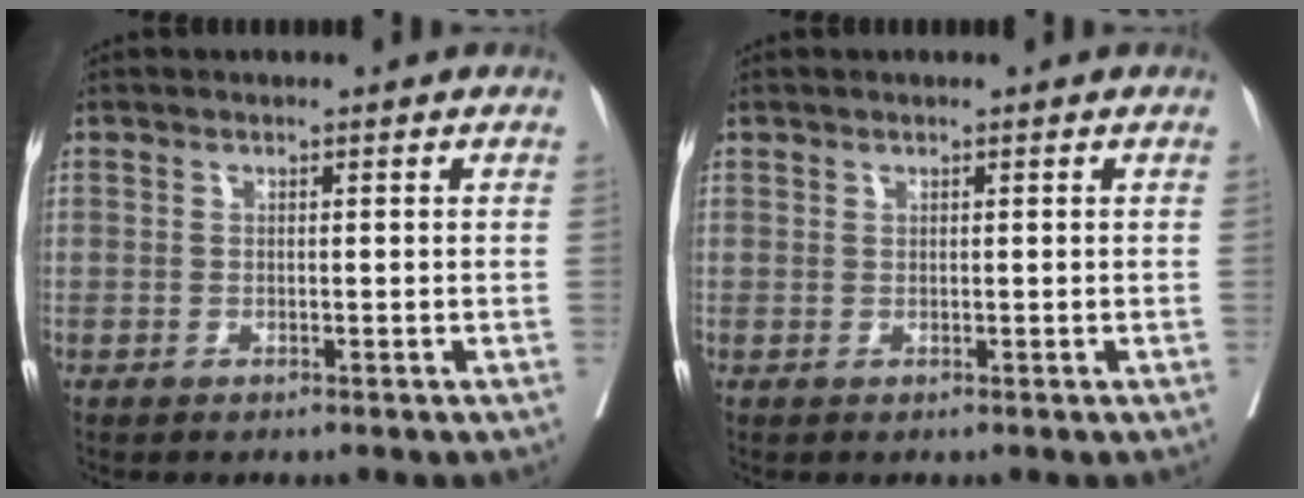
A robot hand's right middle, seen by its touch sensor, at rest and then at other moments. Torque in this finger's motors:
{"motor_torque": [-0.13, 0.13, 0.04, 0.00]}